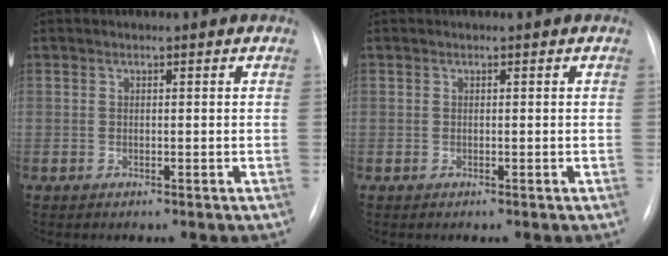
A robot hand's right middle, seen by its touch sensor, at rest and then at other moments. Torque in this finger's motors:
{"motor_torque": [-0.06, -0.07, -0.02, 0.00]}